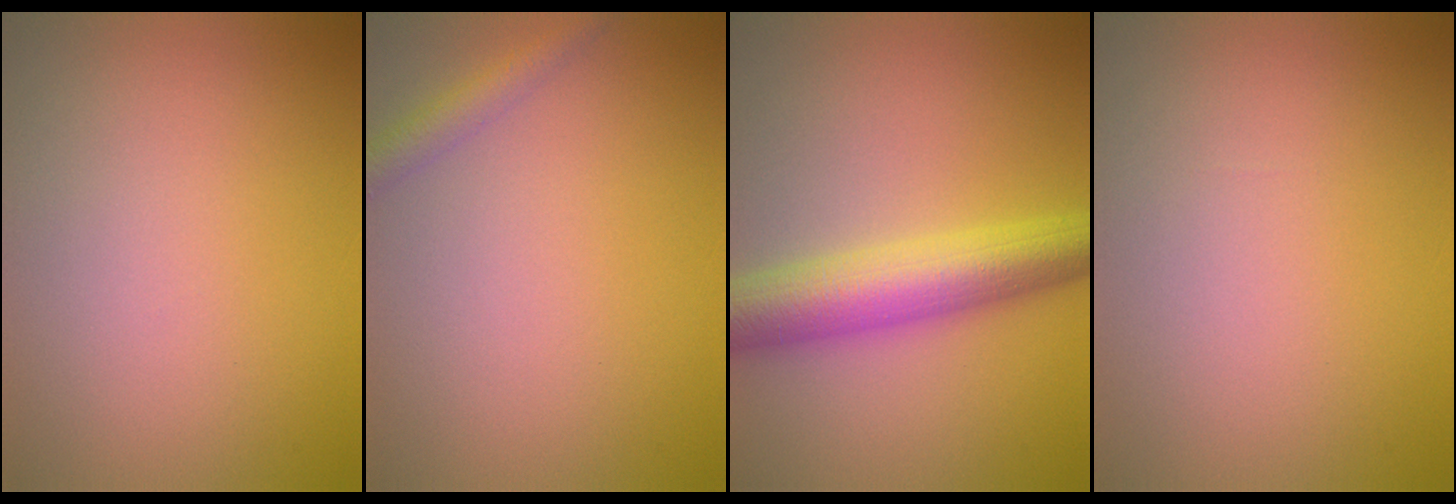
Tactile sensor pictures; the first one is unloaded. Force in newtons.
{"total": 1.9, "press": 1.9, "slide": 0.1}
{"total": 7.4, "press": 7.4, "slide": 0.1}
{"total": 0.0}